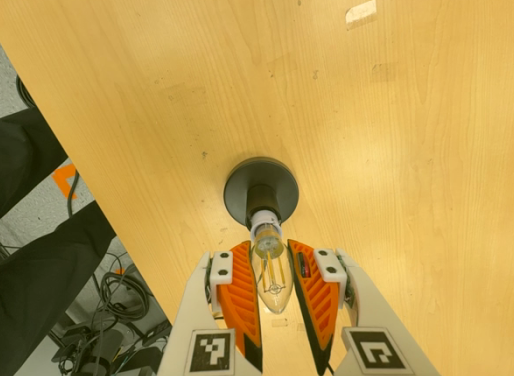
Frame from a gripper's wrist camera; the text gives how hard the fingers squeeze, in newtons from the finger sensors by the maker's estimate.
{"total": 13.4, "left": 12.9, "right": 13.9}